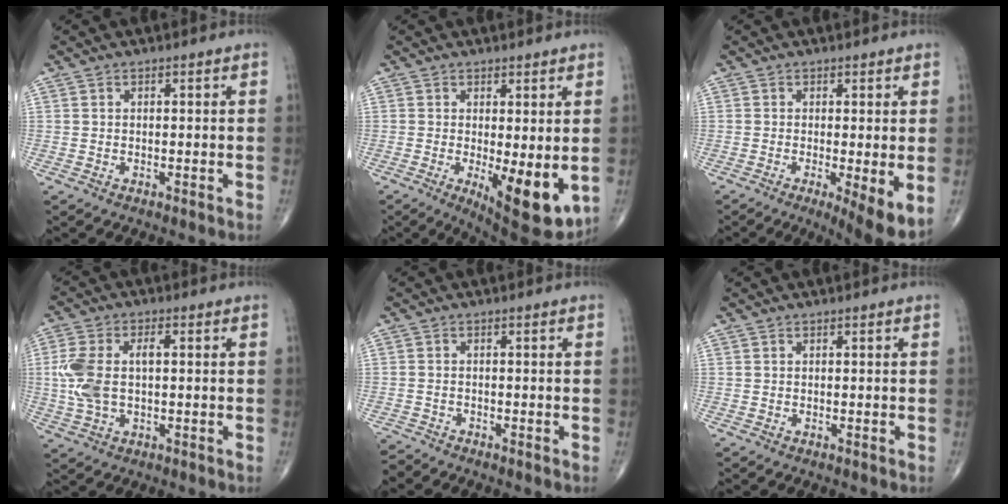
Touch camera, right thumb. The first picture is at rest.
{"total": 10.6, "force": [-1.7, 3.7, 9.8], "torque": [-0.133, -0.027, -0.015]}
{"total": 7.1, "force": [-1.6, 1.7, 6.8], "torque": [-0.105, -0.023, -0.025]}
{"total": 9.6, "force": [0.4, 5.1, 8.1], "torque": [-0.193, 0.016, 0.010]}
{"total": 1.9, "force": [-1.9, 0.1, -0.5], "torque": [0.003, -0.008, -0.039]}
{"total": 0.0}